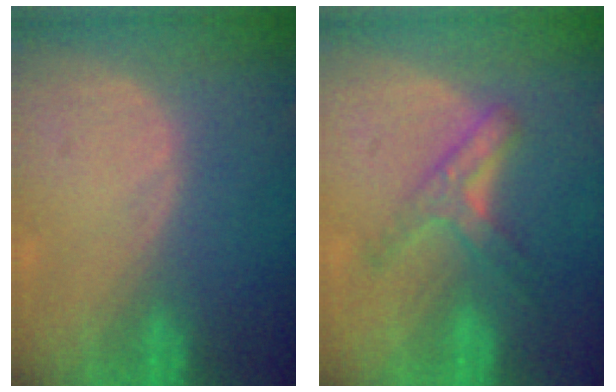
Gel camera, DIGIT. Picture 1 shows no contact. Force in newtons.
{"total": 5.1, "press": 5.1, "slide": 0.4}